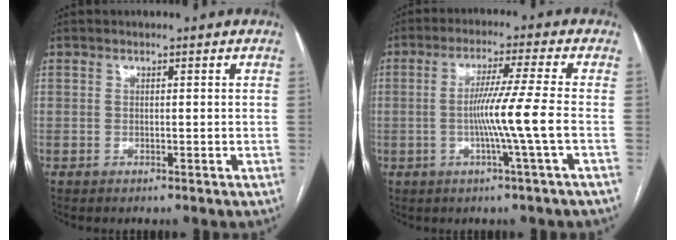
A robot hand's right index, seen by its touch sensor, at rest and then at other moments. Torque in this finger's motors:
{"motor_torque": [1.23, -0.41, 0.75, 0.20]}